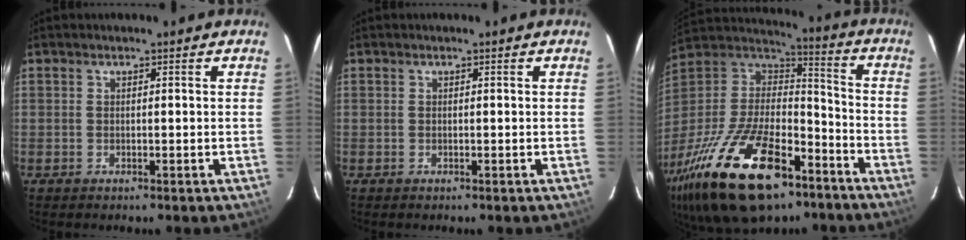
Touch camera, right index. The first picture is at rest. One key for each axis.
{"total": 0.0}
{"total": 32.1, "fx": -19.5, "fy": 14.6, "fz": 20.9, "tx": -0.425, "ty": -0.023, "tz": -0.314}